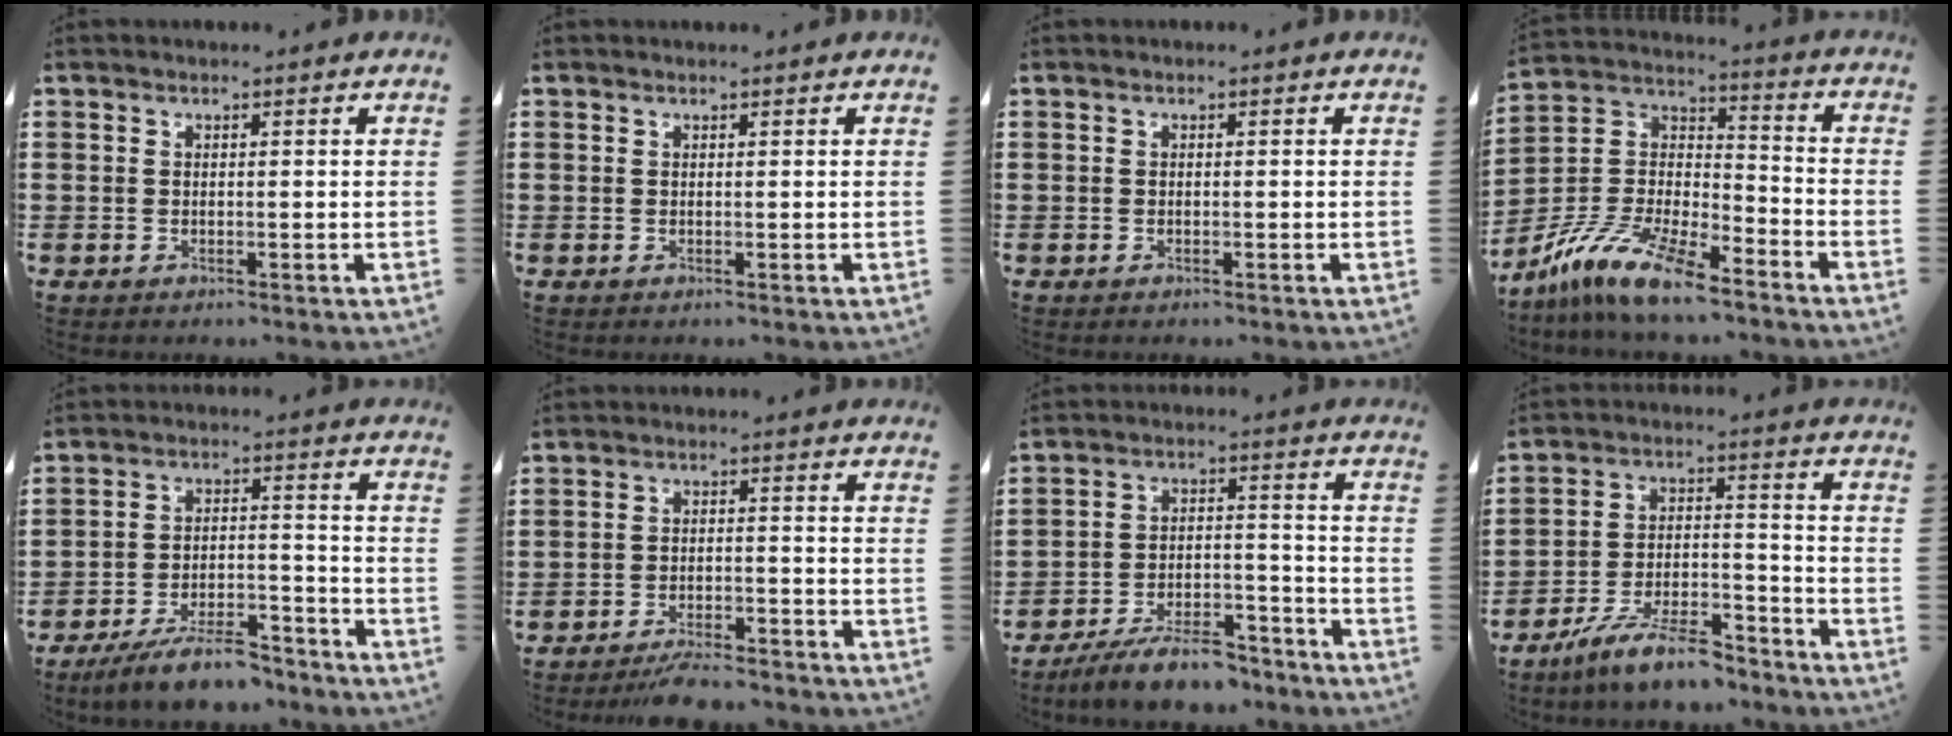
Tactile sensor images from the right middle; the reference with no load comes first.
{"total": 0.0}
{"total": 0.0}
{"total": 11.6, "force": [-9.4, 2.2, 6.4], "torque": [-0.153, 0.011, -0.194]}
{"total": 8.7, "force": [-7.4, 1.9, 4.0], "torque": [-0.070, 0.014, -0.139]}
{"total": 4.5, "force": [-4.2, 0.6, 1.3], "torque": [-0.022, 0.004, -0.085]}
{"total": 8.7, "force": [-7.6, 2.0, 3.7], "torque": [-0.057, 0.021, -0.141]}
{"total": 9.9, "force": [-8.2, 1.6, 5.2], "torque": [-0.105, 0.014, -0.159]}